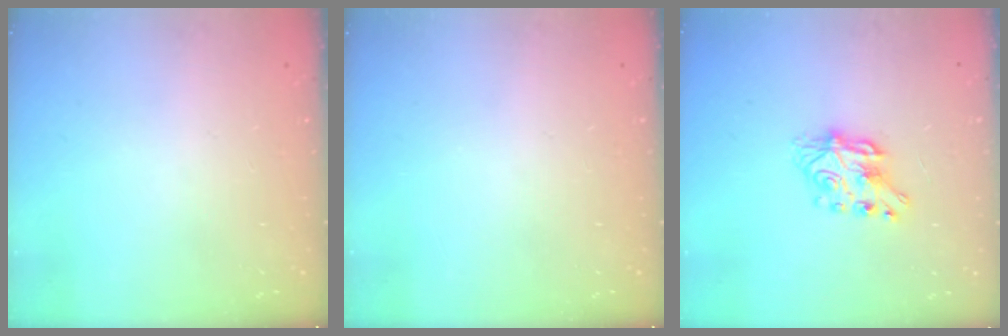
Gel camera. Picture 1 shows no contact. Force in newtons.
{"total": 0.0}
{"total": 7.1, "press": 7.1, "slide": 0.2}